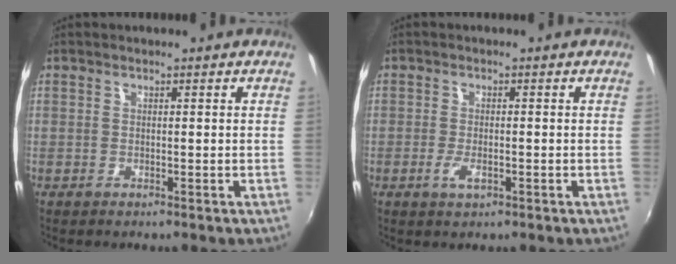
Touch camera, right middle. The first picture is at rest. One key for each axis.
{"total": 2.7, "fx": -1.2, "fy": 1.1, "fz": 2.1, "tx": -0.045, "ty": -0.006, "tz": -0.022}